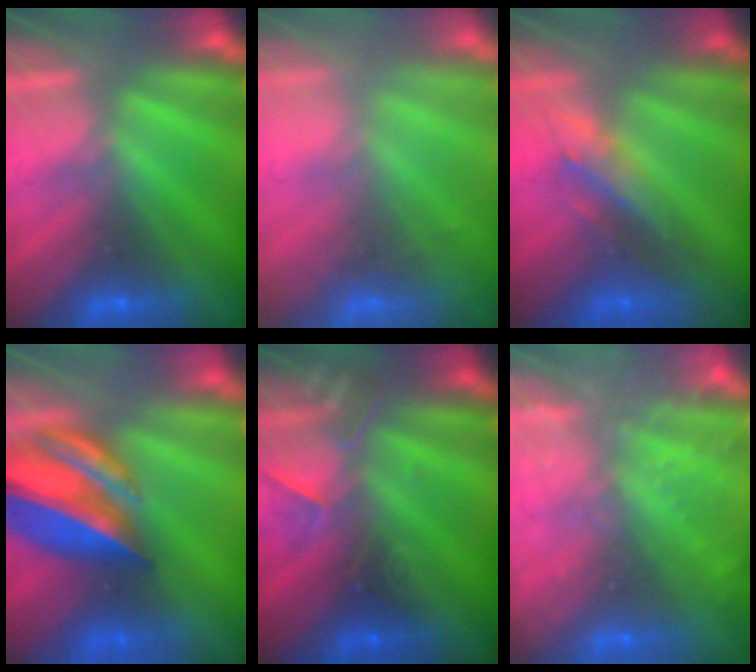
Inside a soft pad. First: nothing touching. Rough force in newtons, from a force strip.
{"total": 9.4}
{"total": 2.9}
{"total": 8.7}
{"total": 2.3}
{"total": 8.5}